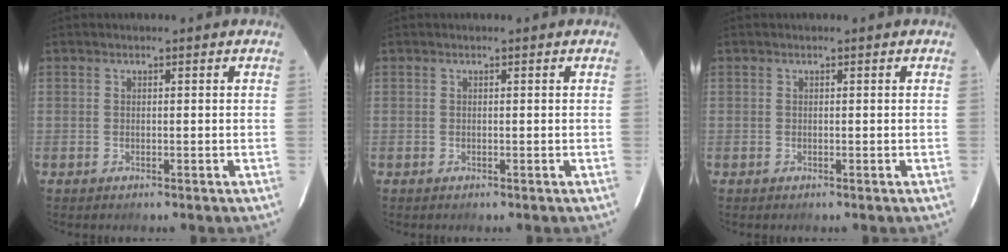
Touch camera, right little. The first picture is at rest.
{"total": 0.0}
{"total": 0.0}